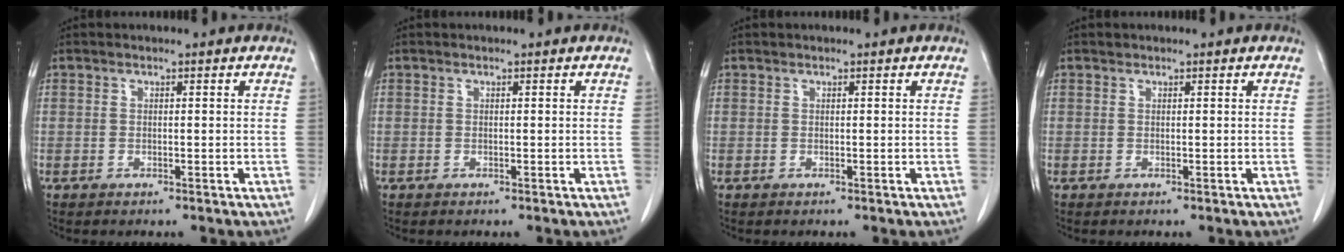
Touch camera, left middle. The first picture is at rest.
{"total": 0.0}
{"total": 0.0}
{"total": 0.0}